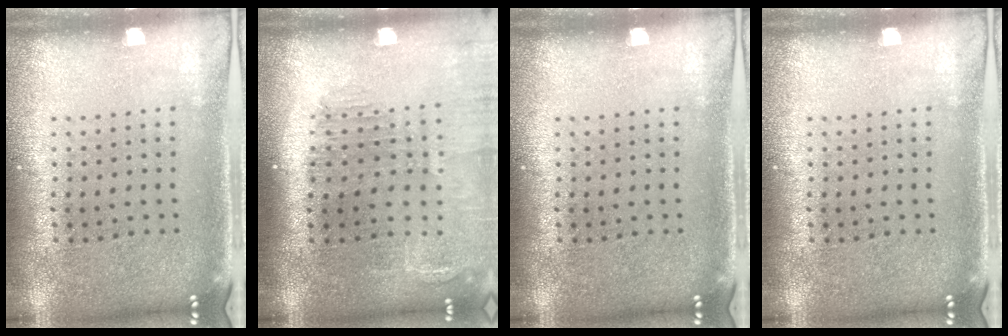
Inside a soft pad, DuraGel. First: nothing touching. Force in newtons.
{"total": 1.4, "press": 1.3, "slide": 0.3}
{"total": 0.0}
{"total": 0.0}